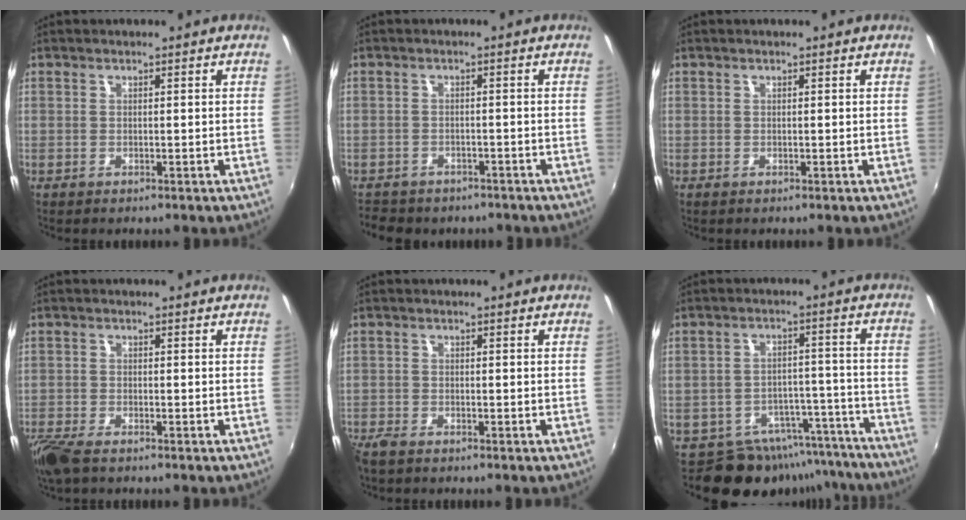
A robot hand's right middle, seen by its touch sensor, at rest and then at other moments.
{"total": 7.3, "force": [-5.9, 3.6, 2.4], "torque": [-0.065, -0.012, -0.084]}
{"total": 0.0}
{"total": 6.6, "force": [-5.1, 1.8, 3.8], "torque": [-0.103, -0.030, -0.100]}
{"total": 3.0, "force": [-2.7, 0.8, 1.2], "torque": [-0.034, -0.014, -0.054]}
{"total": 13.1, "force": [-11.8, 5.4, 1.7], "torque": [-0.021, 0.042, -0.147]}